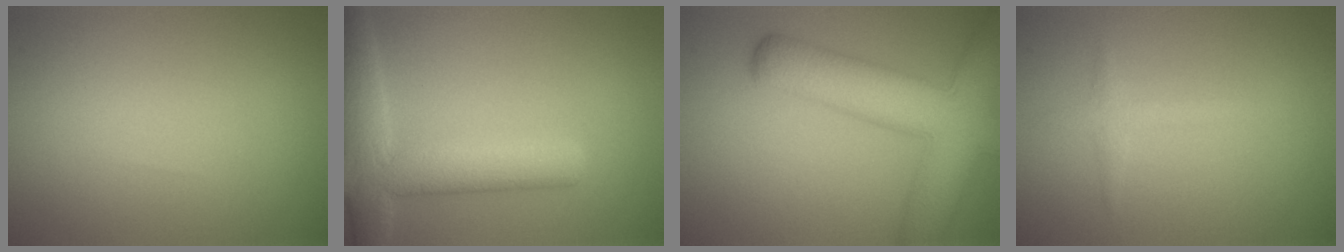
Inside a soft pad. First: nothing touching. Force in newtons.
{"total": 6.0, "press": 6.0, "slide": 0.4}
{"total": 9.3, "press": 9.3, "slide": 0.7}
{"total": 1.3, "press": 1.2, "slide": 0.0}